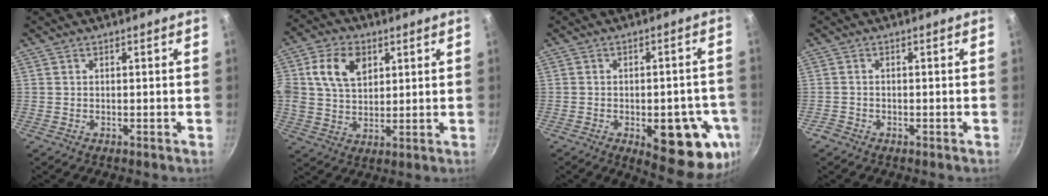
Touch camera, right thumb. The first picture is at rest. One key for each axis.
{"total": 11.2, "fx": 3.7, "fy": 7.8, "fz": 7.1, "tx": -0.118, "ty": 0.002, "tz": 0.064}
{"total": 16.6, "fx": -5.4, "fy": 7.0, "fz": 14.0, "tx": -0.124, "ty": 0.003, "tz": -0.064}
{"total": 1.3, "fx": -1.0, "fy": 0.8, "fz": 0.3, "tx": -0.010, "ty": 0.008, "tz": -0.020}